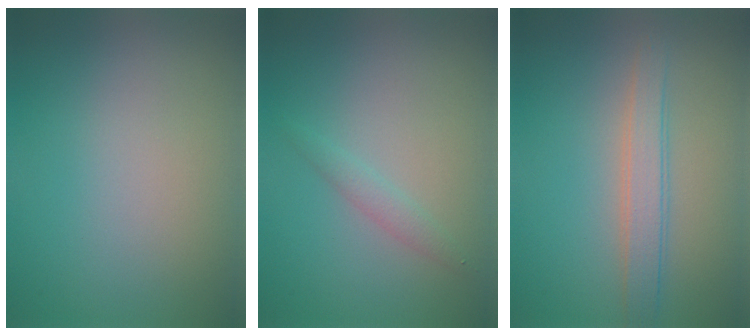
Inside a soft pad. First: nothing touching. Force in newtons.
{"total": 1.5, "press": 1.5, "slide": 0.1}
{"total": 2.6, "press": 2.6, "slide": 0.0}